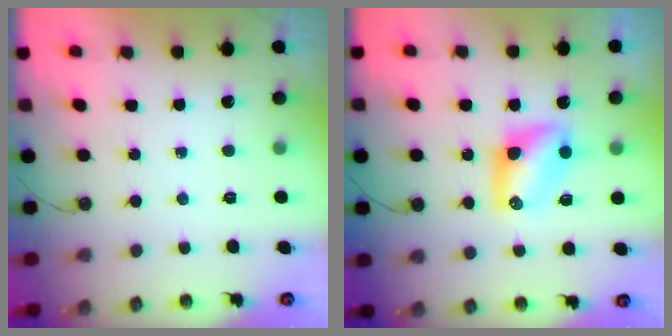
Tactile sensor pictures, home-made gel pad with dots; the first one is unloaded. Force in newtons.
{"total": 7.7, "press": 7.7, "slide": 0.1}